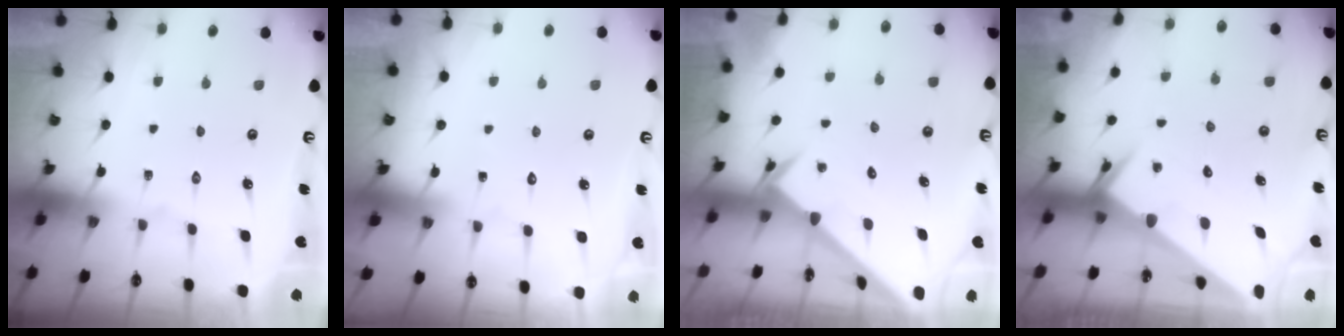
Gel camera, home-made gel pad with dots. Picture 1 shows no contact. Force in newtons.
{"total": 3.3, "press": 3.3, "slide": 0.2}
{"total": 2.5, "press": 2.5, "slide": 0.2}
{"total": 2.5, "press": 2.5, "slide": 0.1}